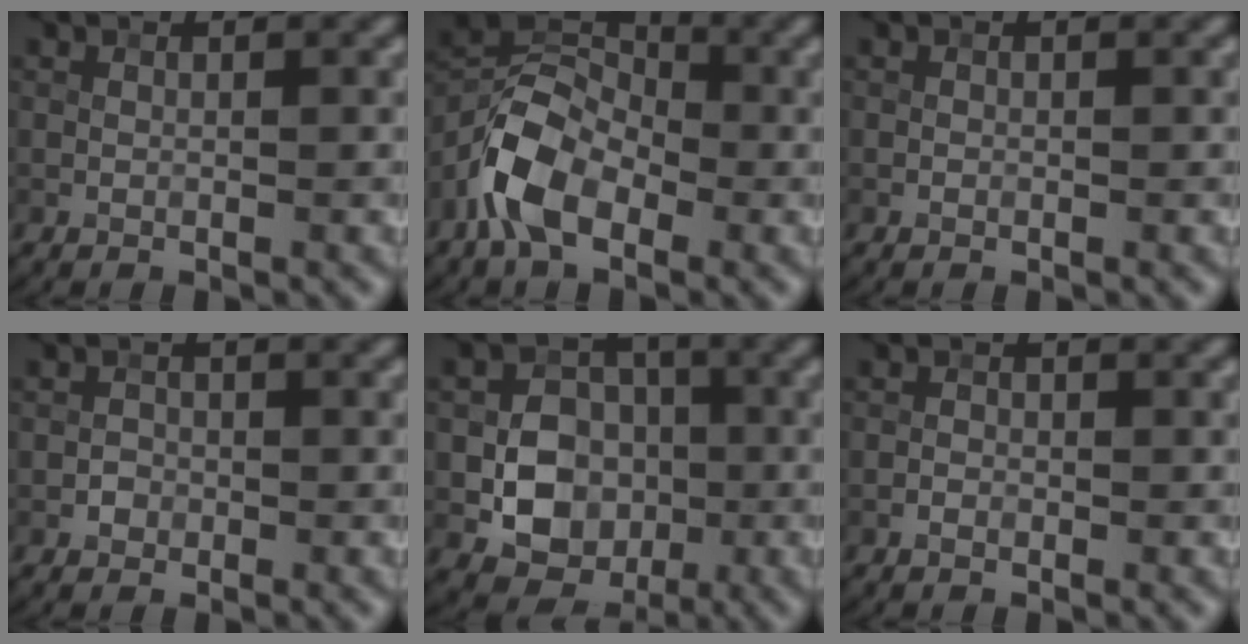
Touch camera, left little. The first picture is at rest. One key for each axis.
{"total": 7.9, "fx": -3.3, "fy": 4.7, "fz": 5.4, "tx": -0.107, "ty": 0.006, "tz": -0.077}
{"total": 0.0}
{"total": 0.9, "fx": -0.4, "fy": 0.8, "fz": 0.2, "tx": 0.003, "ty": 0.000, "tz": -0.008}
{"total": 6.8, "fx": -1.4, "fy": 5.6, "fz": 3.6, "tx": -0.047, "ty": -0.006, "tz": -0.028}
{"total": 0.8, "fx": -0.4, "fy": 0.5, "fz": 0.4, "tx": -0.006, "ty": 0.000, "tz": -0.008}